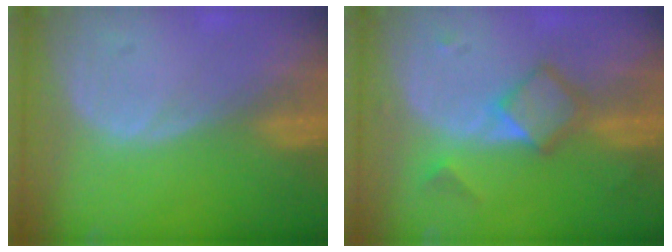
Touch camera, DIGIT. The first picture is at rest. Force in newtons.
{"total": 5.1, "press": 5.1, "slide": 0.0}